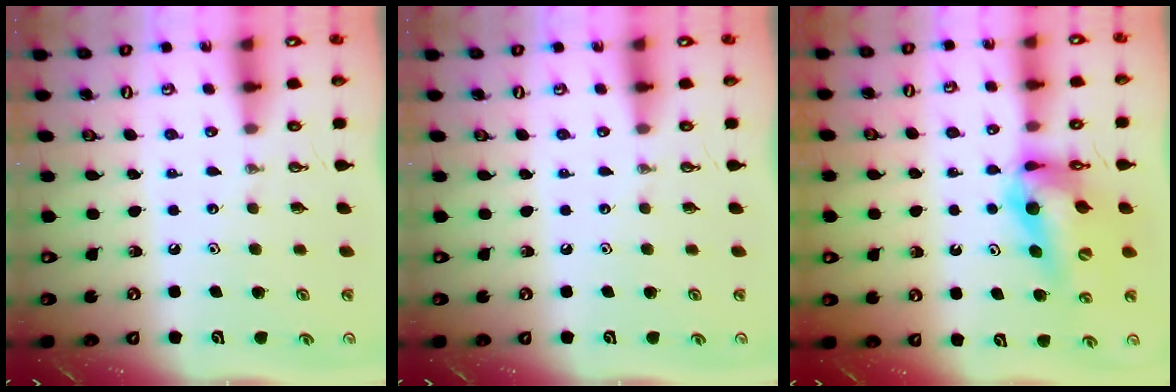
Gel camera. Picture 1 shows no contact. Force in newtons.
{"total": 0.0}
{"total": 12.9, "press": 12.8, "slide": 1.1}